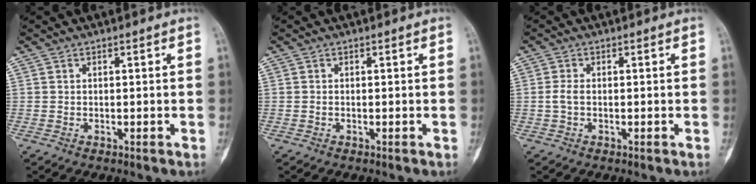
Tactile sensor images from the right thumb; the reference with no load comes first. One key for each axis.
{"total": 0.0}
{"total": 1.8, "fx": -0.2, "fy": 1.2, "fz": 1.4, "tx": -0.029, "ty": 0.003, "tz": -0.006}